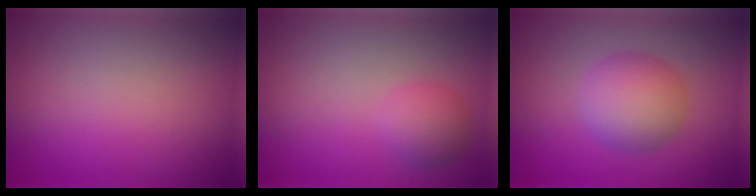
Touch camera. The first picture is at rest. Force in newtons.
{"total": 2.5, "press": 2.5, "slide": 0.2}
{"total": 4.8, "press": 4.8, "slide": 0.1}